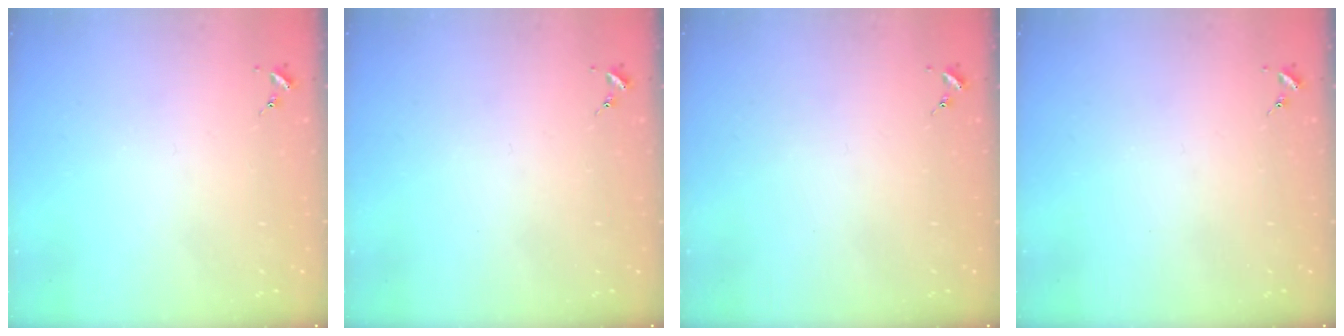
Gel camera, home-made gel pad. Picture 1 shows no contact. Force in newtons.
{"total": 0.0}
{"total": 0.0}
{"total": 0.0}